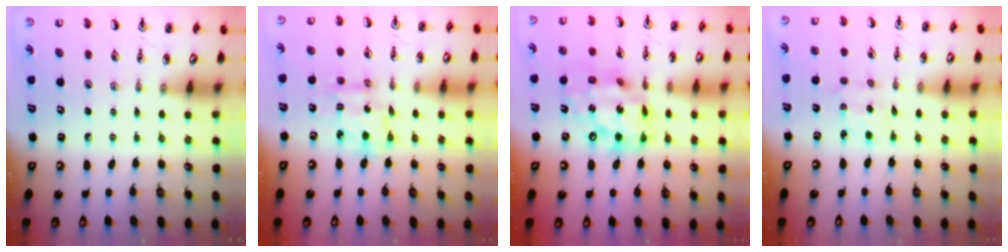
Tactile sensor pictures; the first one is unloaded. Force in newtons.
{"total": 7.3, "press": 7.3, "slide": 0.5}
{"total": 16.6, "press": 16.6, "slide": 1.5}
{"total": 2.1, "press": 2.0, "slide": 0.6}